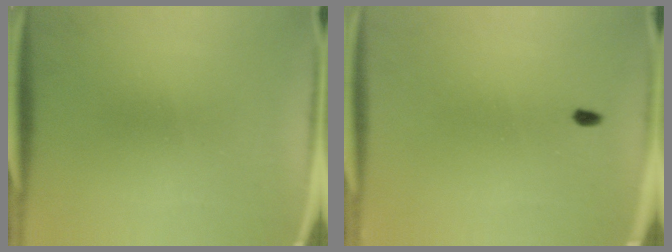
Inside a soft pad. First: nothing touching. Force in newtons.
{"total": 1.1}